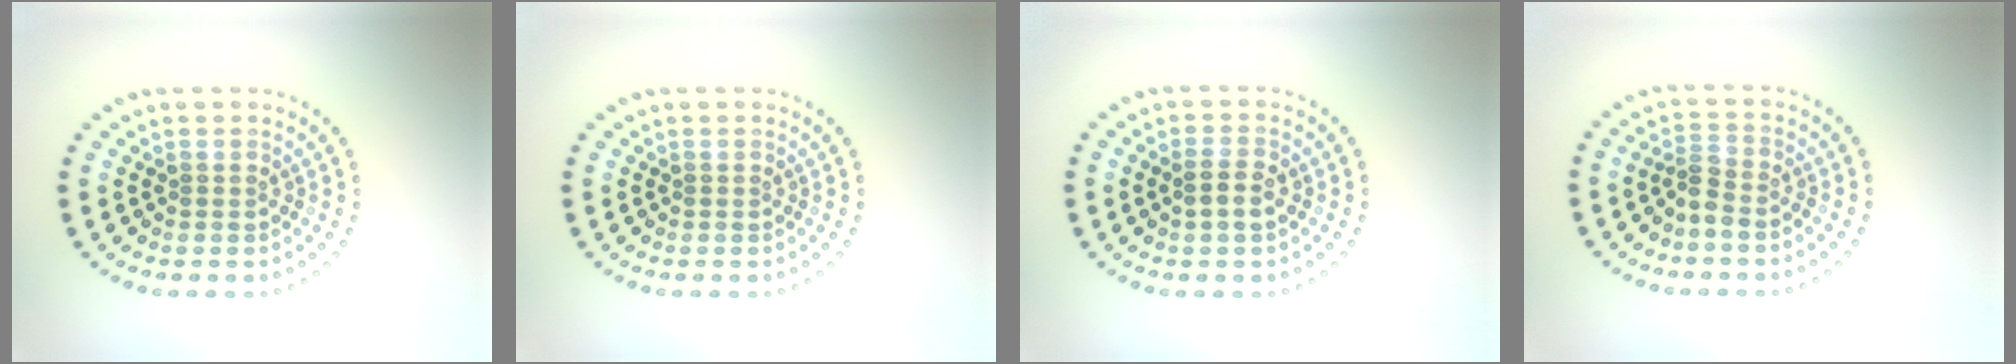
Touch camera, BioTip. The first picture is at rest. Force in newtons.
{"total": 0.0}
{"total": 1.9, "press": 1.9, "slide": 0.4}
{"total": 1.6, "press": 1.3, "slide": 1.0}